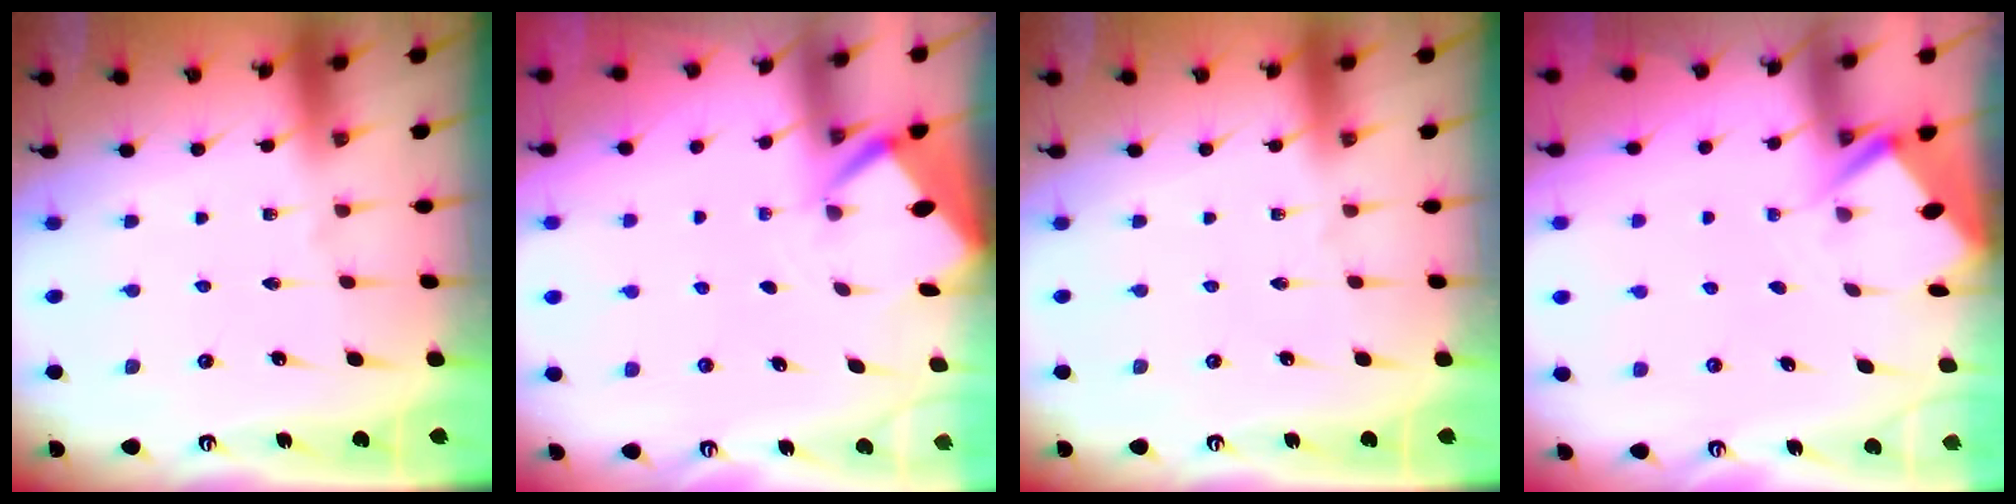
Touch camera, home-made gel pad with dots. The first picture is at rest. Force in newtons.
{"total": 2.5, "press": 2.5, "slide": 0.3}
{"total": 0.0}
{"total": 2.9, "press": 2.8, "slide": 0.3}